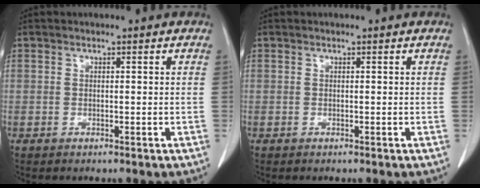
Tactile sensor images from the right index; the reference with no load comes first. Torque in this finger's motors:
{"motor_torque": [0.00, 0.00, 0.00, 0.00]}